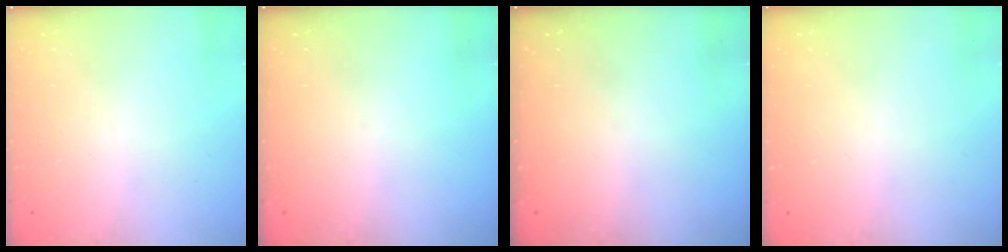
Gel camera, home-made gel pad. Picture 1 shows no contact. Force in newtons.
{"total": 0.0}
{"total": 0.0}
{"total": 2.6, "press": 2.6, "slide": 0.2}